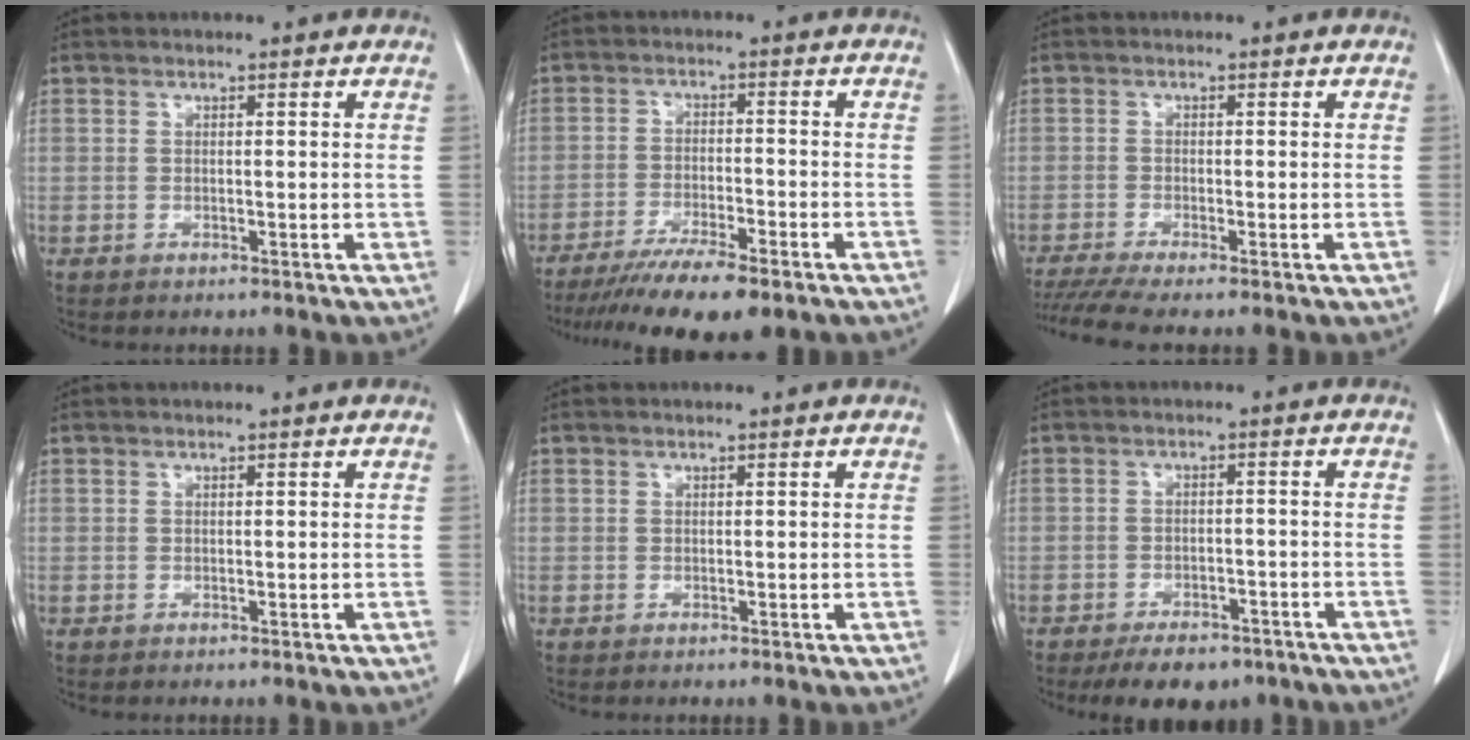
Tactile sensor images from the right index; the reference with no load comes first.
{"total": 11.0, "force": [-8.5, 1.3, 6.9], "torque": [-0.107, -0.023, -0.136]}
{"total": 5.3, "force": [-4.3, -0.4, 3.1], "torque": [-0.055, -0.011, -0.076]}
{"total": 0.0}
{"total": 0.0}
{"total": 7.5, "force": [-5.9, 3.5, 3.2], "torque": [-0.041, 0.003, -0.083]}